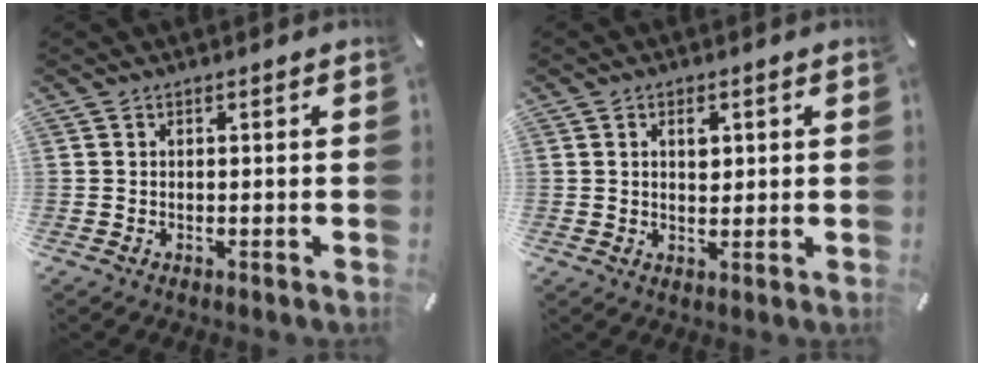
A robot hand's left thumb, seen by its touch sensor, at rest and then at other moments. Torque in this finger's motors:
{"motor_torque": [0.11, -0.32, 0.14, 0.16, 0.05]}